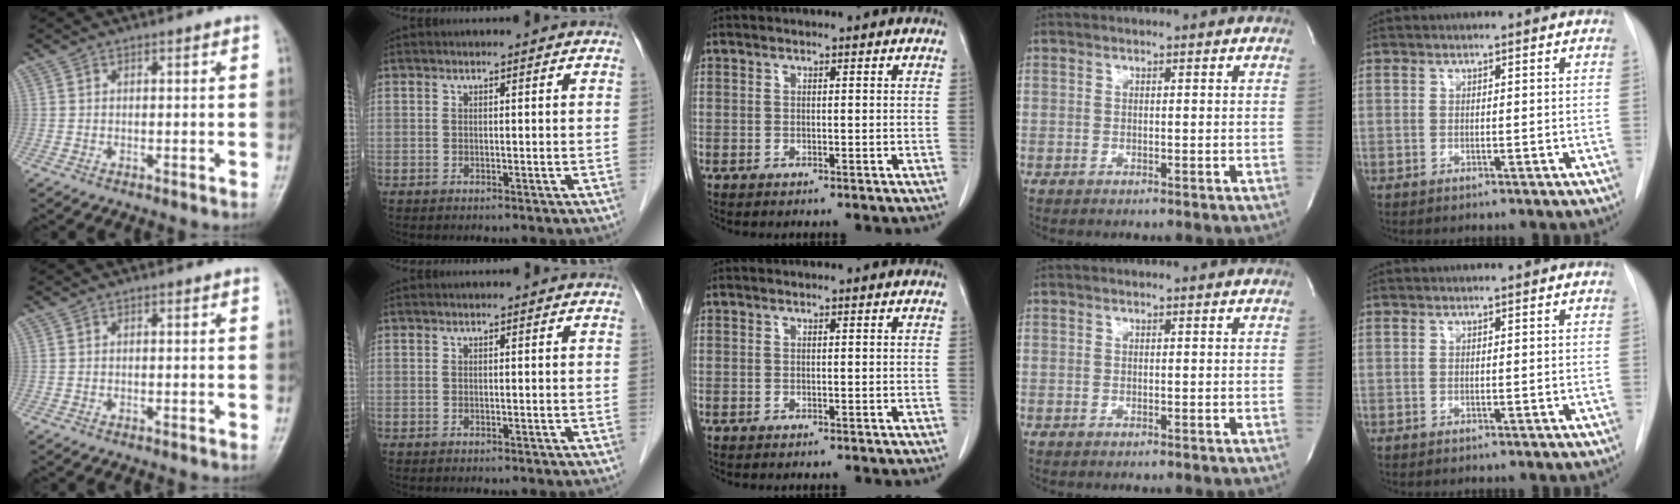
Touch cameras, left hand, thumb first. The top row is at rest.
{}